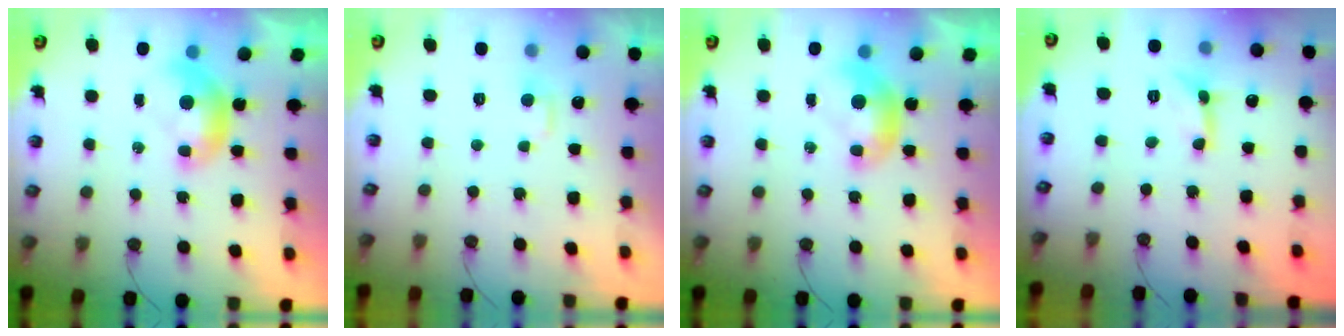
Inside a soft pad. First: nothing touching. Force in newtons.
{"total": 2.4, "press": 2.3, "slide": 0.5}
{"total": 0.0}
{"total": 0.9, "press": 0.8, "slide": 0.3}